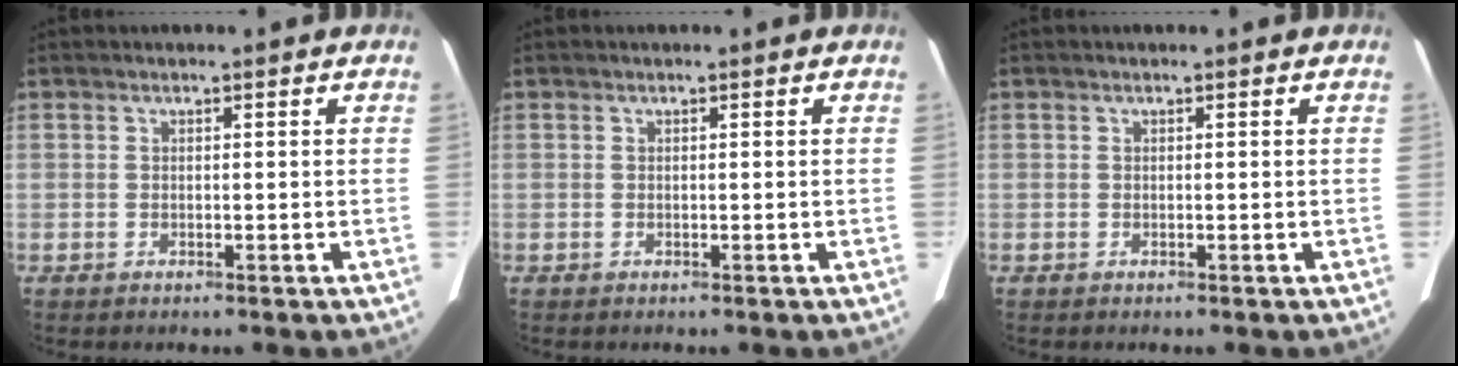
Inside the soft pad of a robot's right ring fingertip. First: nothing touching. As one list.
[{"total": 0.0}, {"total": 0.0}]